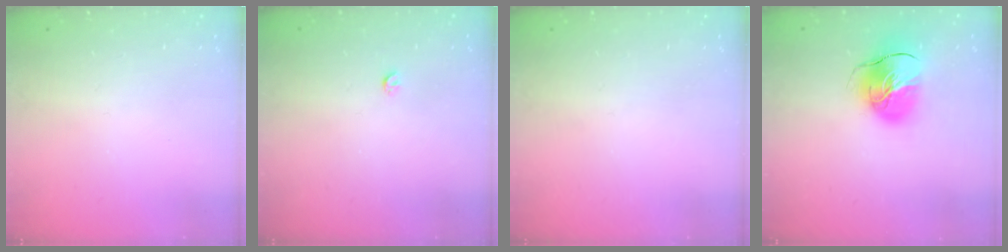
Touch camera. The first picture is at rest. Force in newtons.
{"total": 2.8, "press": 2.8, "slide": 0.5}
{"total": 0.0}
{"total": 13.3, "press": 13.2, "slide": 2.2}